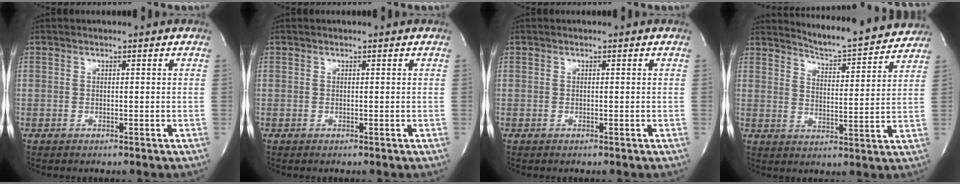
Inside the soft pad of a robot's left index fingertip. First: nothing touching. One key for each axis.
{"total": 0.0}
{"total": 0.0}
{"total": 12.0, "fx": 11.8, "fy": 0.7, "fz": 1.8, "tx": -0.028, "ty": -0.017, "tz": 0.154}